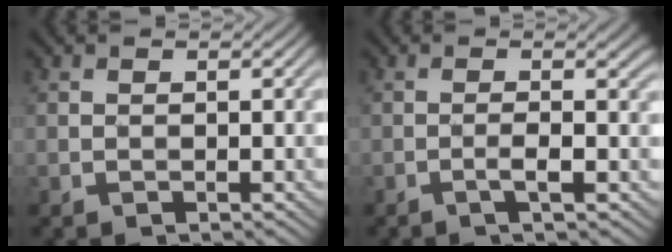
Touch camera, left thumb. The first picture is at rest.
{"total": 3.2, "force": [-0.8, 0.1, 3.1], "torque": [-0.048, 0.010, -0.021]}